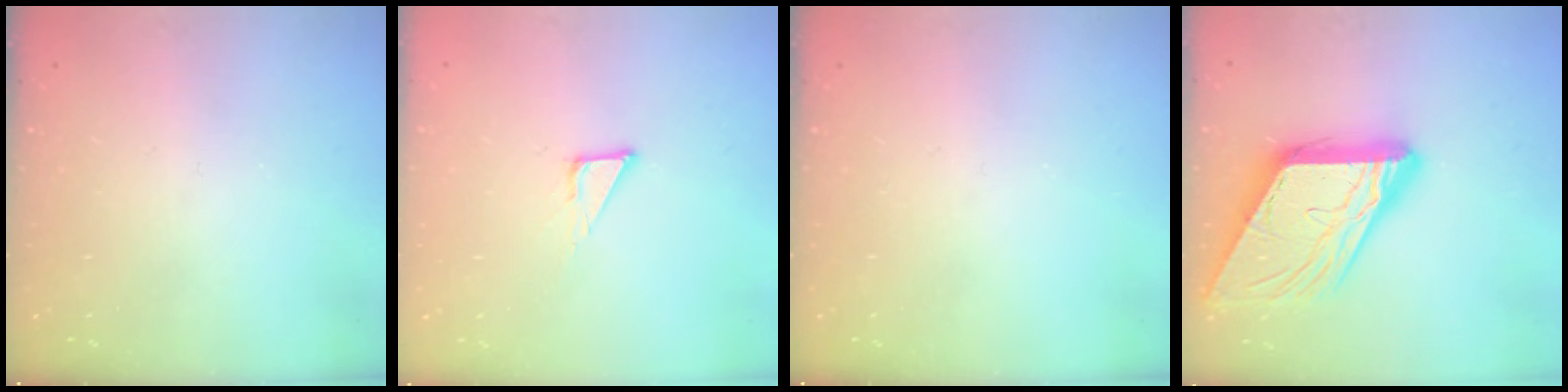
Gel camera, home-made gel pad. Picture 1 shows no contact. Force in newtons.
{"total": 1.9, "press": 1.9, "slide": 0.1}
{"total": 0.0}
{"total": 17.5, "press": 17.4, "slide": 1.8}